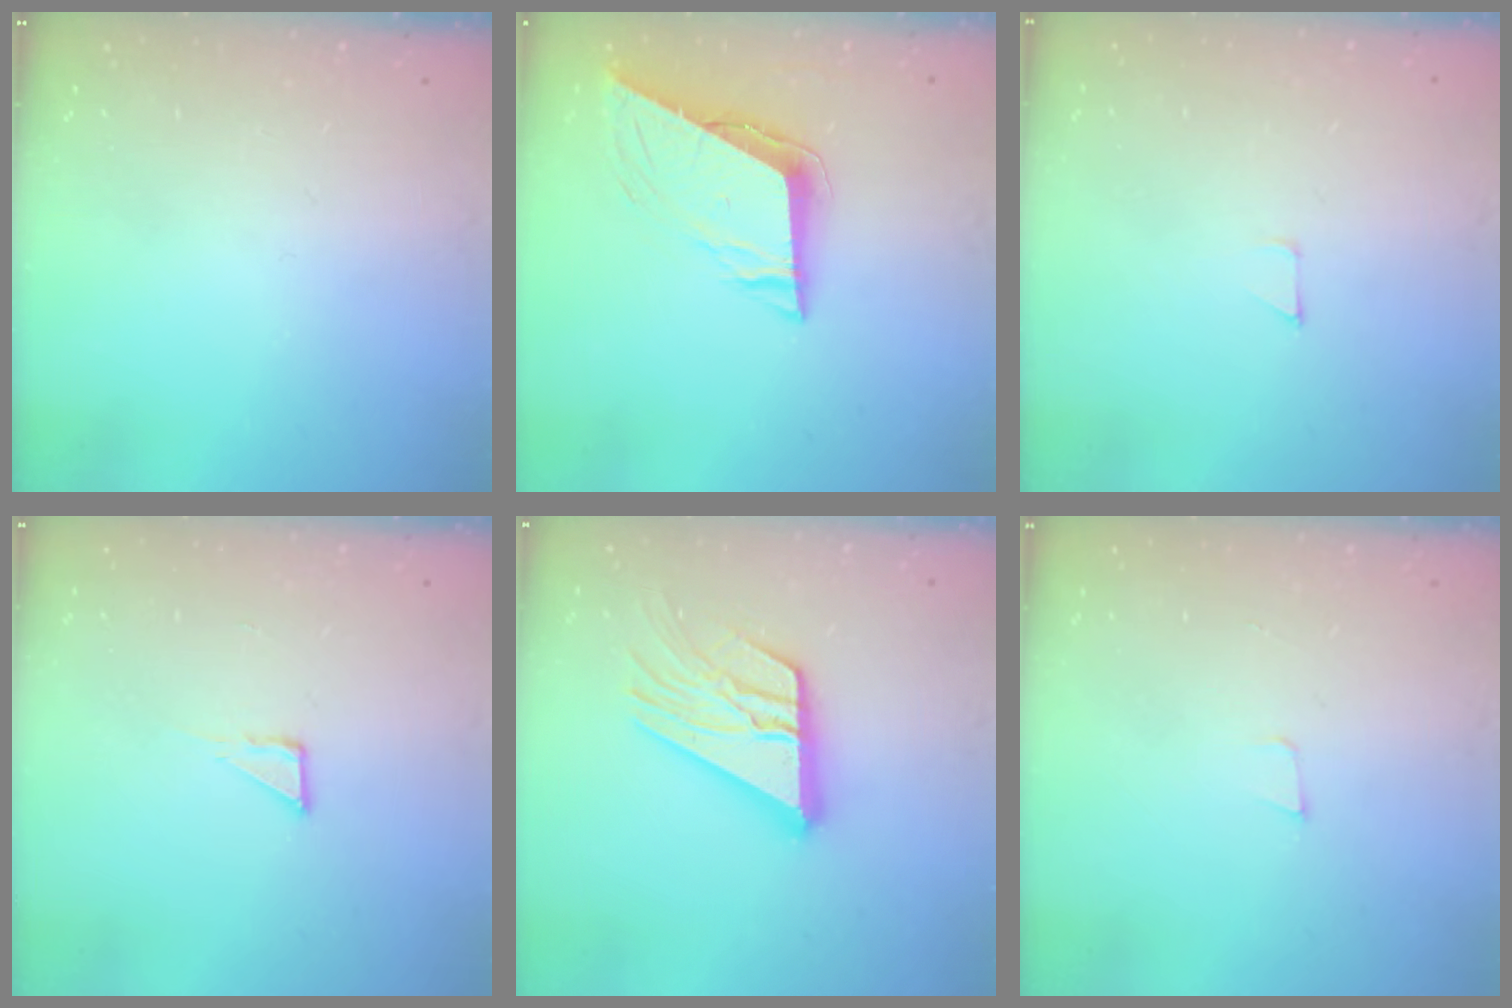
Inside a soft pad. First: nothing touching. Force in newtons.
{"total": 8.3, "press": 8.2, "slide": 0.4}
{"total": 2.7, "press": 2.7, "slide": 0.2}
{"total": 3.4, "press": 3.4, "slide": 0.3}
{"total": 17.5, "press": 17.4, "slide": 1.7}
{"total": 3.3, "press": 2.0, "slide": 2.6}